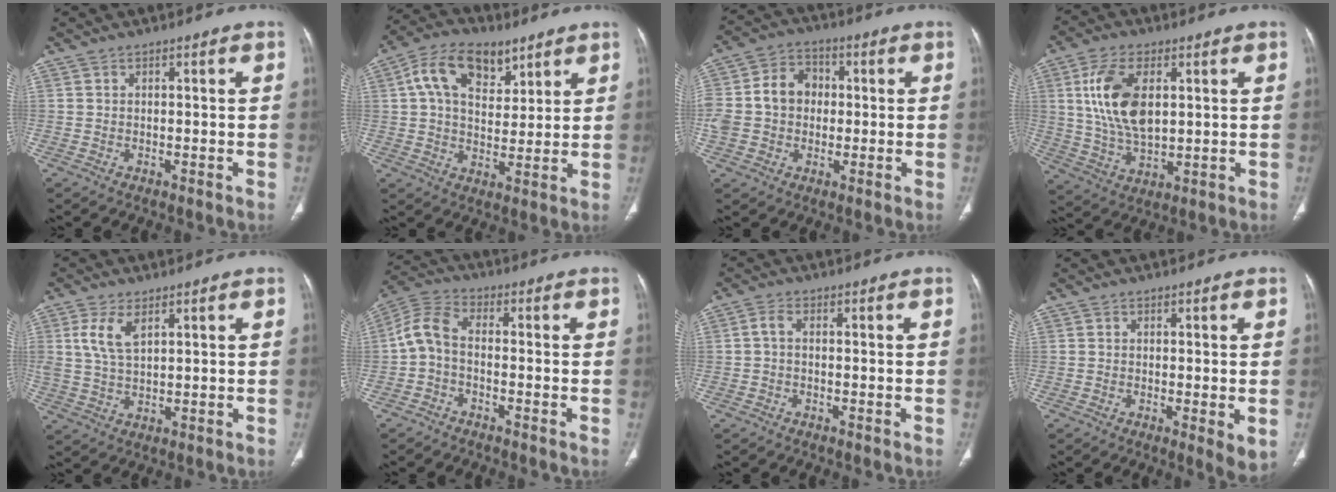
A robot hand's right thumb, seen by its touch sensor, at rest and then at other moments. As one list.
[{"total": 13.0, "force": [6.0, 7.9, 8.4], "torque": [-0.120, -0.008, 0.103]}, {"total": 13.8, "force": [0.5, 11.4, 7.7], "torque": [-0.150, 0.034, 0.010]}, {"total": 13.3, "force": [3.1, 7.2, 10.8], "torque": [-0.204, -0.010, 0.063]}, {"total": 6.0, "force": [2.6, 2.8, 4.7], "torque": [-0.102, -0.004, 0.059]}, {"total": 6.1, "force": [-1.5, 3.2, 5.0], "torque": [-0.110, 0.027, -0.043]}, {"total": 1.8, "force": [-0.3, 0.9, 1.6], "torque": [-0.032, 0.003, -0.010]}, {"total": 3.8, "force": [-0.5, 1.0, 3.7], "torque": [-0.059, -0.015, -0.010]}]